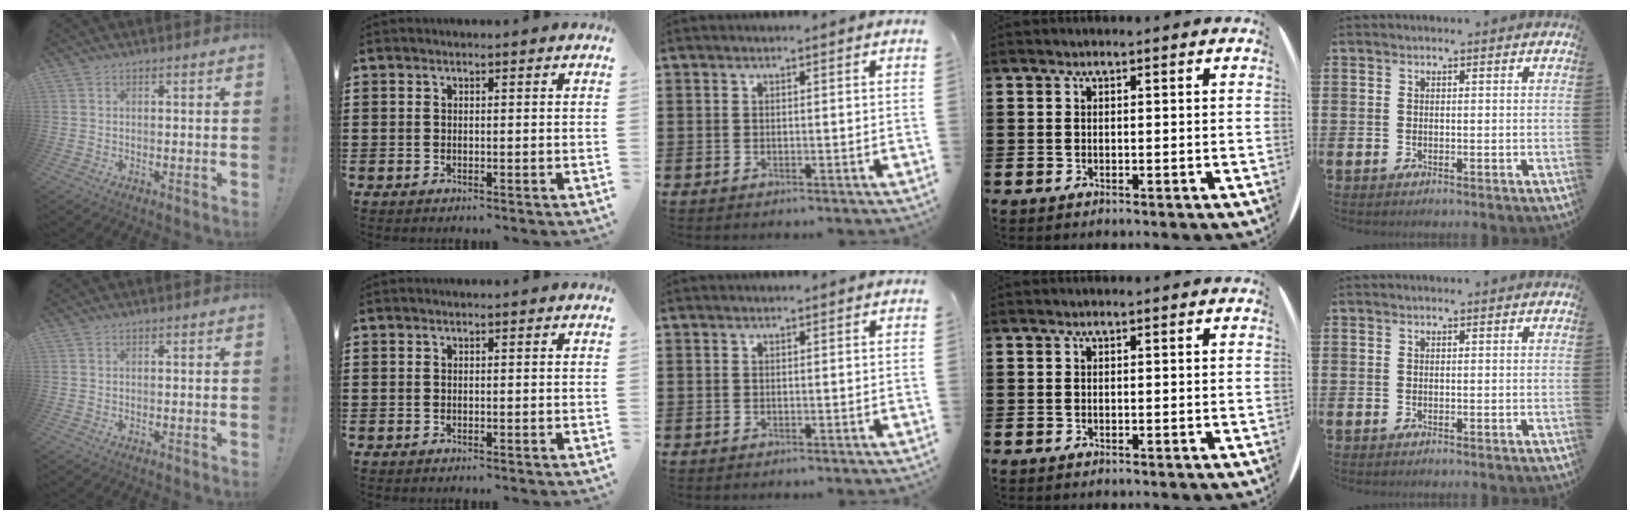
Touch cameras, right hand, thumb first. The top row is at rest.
{}